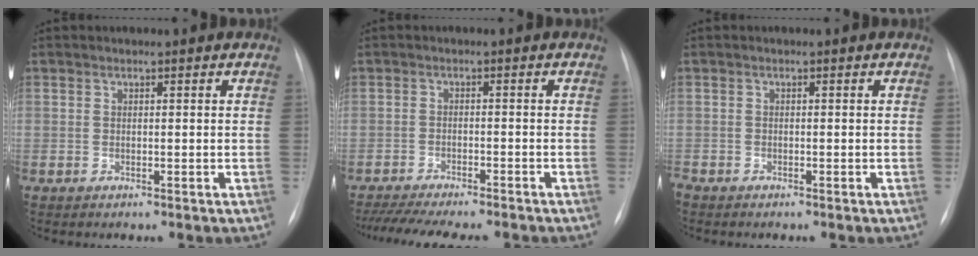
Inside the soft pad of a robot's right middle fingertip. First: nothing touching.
{"total": 15.2, "force": [-13.3, 2.7, 6.9], "torque": [-0.129, -0.017, -0.183]}
{"total": 1.0, "force": [-0.9, 0.3, 0.3], "torque": [-0.003, -0.001, -0.014]}